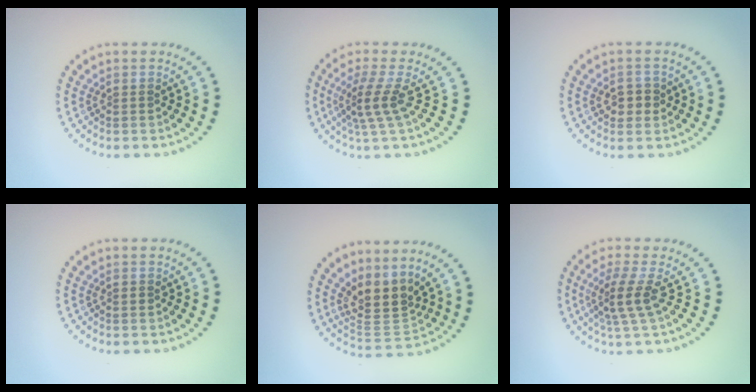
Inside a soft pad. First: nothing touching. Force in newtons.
{"total": 3.0, "press": 2.0, "slide": 2.3}
{"total": 1.9, "press": 1.9, "slide": 0.2}
{"total": 0.5, "press": 0.5, "slide": 0.0}
{"total": 4.0, "press": 3.2, "slide": 2.4}
{"total": 2.9, "press": 2.0, "slide": 2.0}